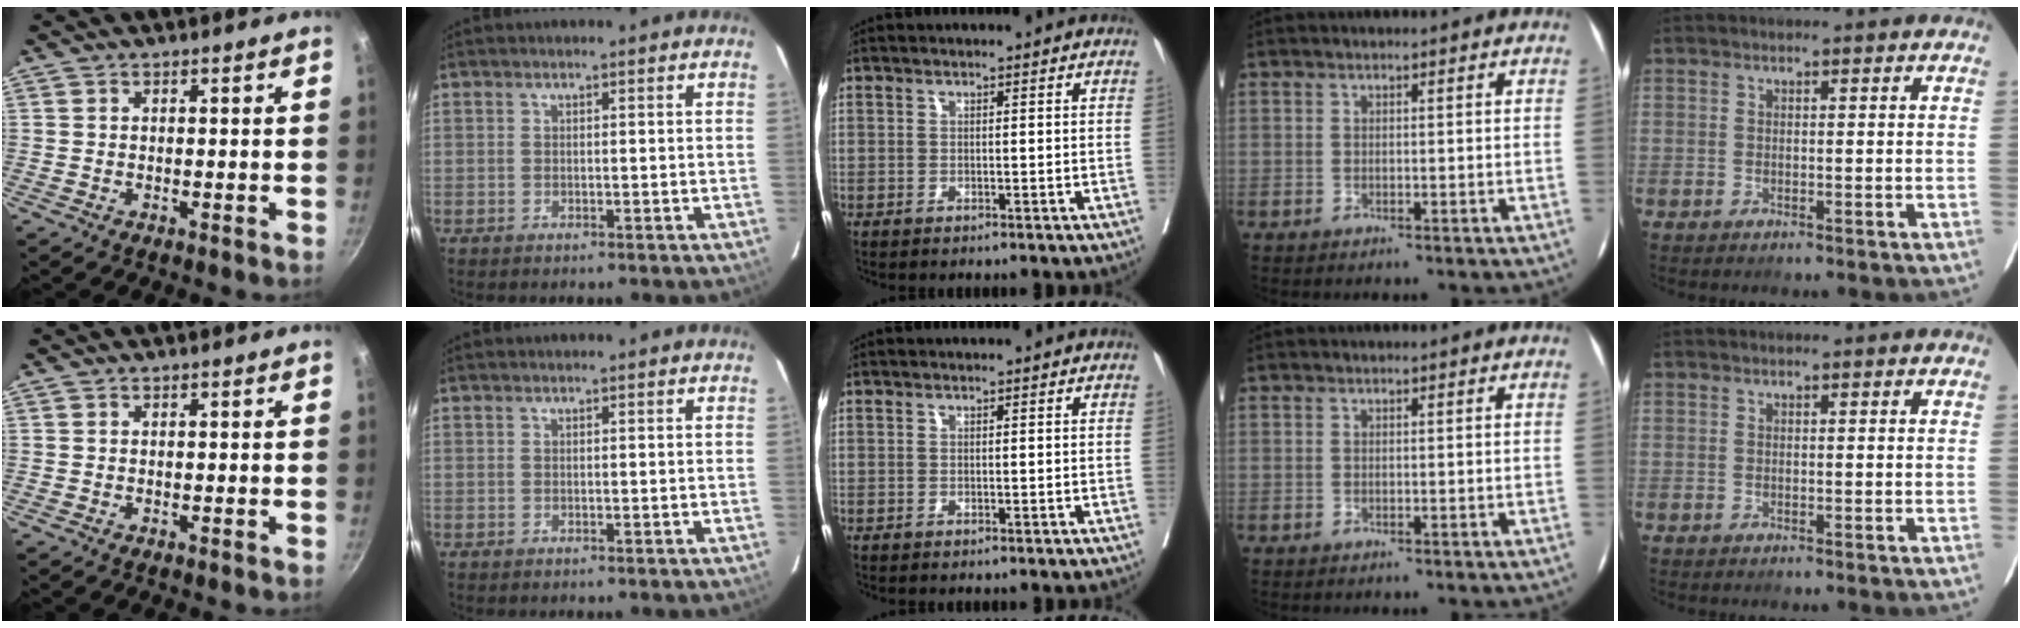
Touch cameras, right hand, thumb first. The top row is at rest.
{}